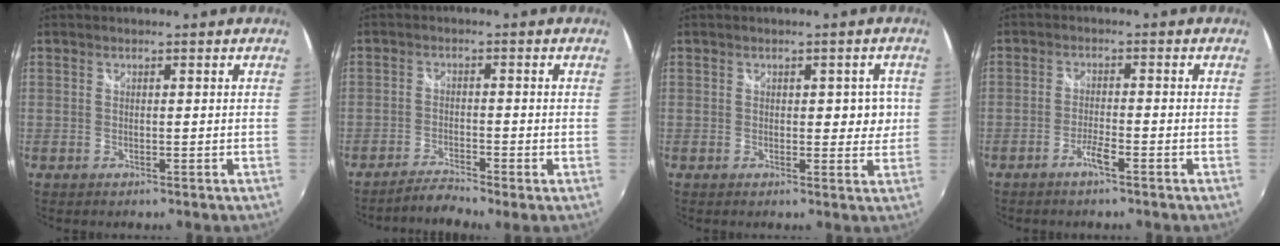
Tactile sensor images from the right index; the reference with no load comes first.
{"total": 2.9, "force": [-2.7, -0.3, 0.9], "torque": [-0.034, -0.003, -0.058]}
{"total": 3.2, "force": [0.3, 2.2, 2.3], "torque": [-0.021, 0.005, 0.006]}
{"total": 2.9, "force": [-2.0, 0.1, 2.1], "torque": [-0.052, -0.001, -0.041]}